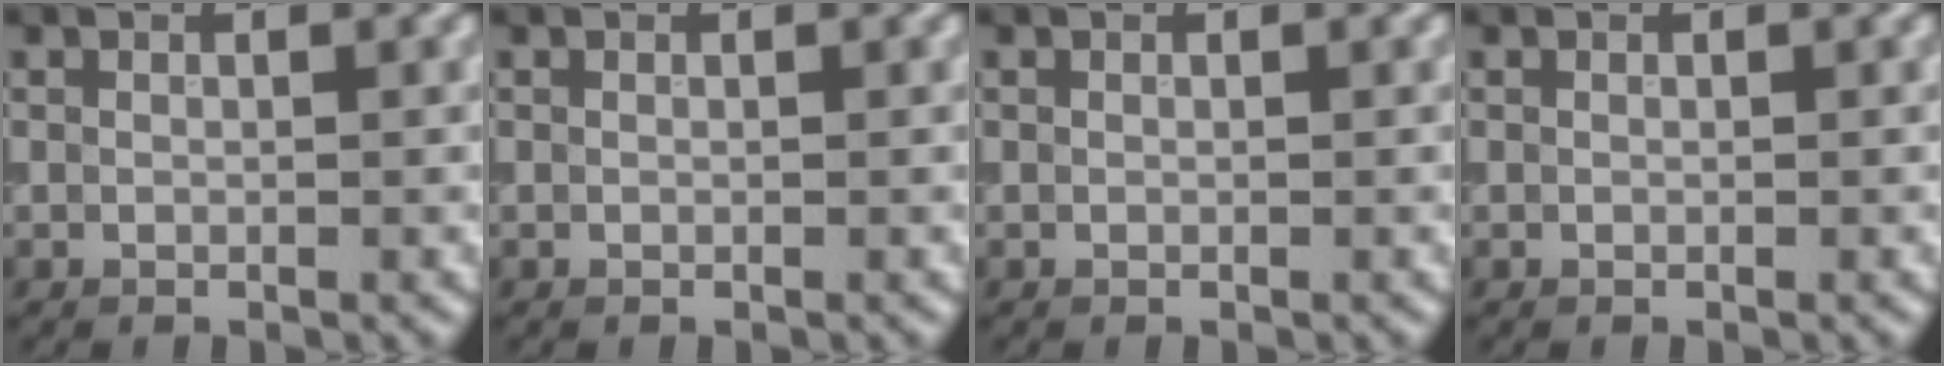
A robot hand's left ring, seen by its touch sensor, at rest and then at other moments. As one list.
[{"total": 0.0}, {"total": 0.0}, {"total": 0.0}]